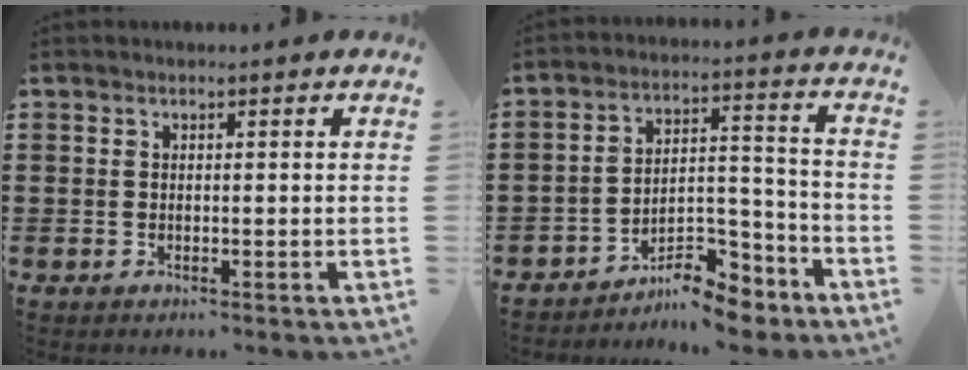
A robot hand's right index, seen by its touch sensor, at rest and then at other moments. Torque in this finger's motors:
{"motor_torque": [0.48, -0.25, 0.09, 0.03]}